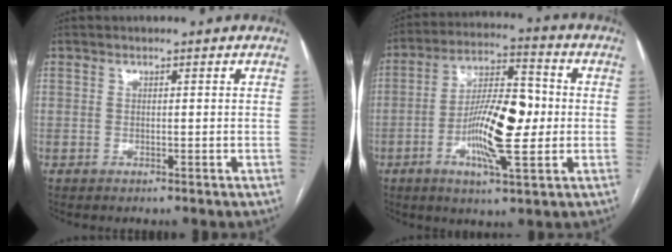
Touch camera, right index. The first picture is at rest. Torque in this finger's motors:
{"motor_torque": [0.81, -0.48, 0.28, 0.08]}